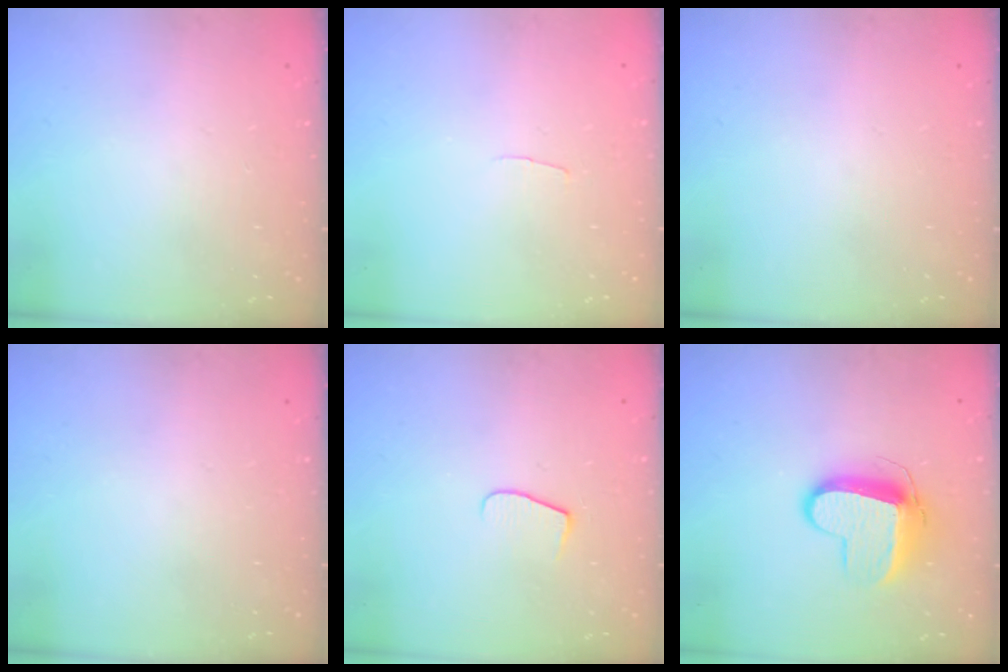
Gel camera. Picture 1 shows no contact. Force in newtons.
{"total": 2.0, "press": 2.0, "slide": 0.2}
{"total": 0.0}
{"total": 0.0}
{"total": 7.5, "press": 7.5, "slide": 0.6}
{"total": 11.1, "press": 11.1, "slide": 0.4}